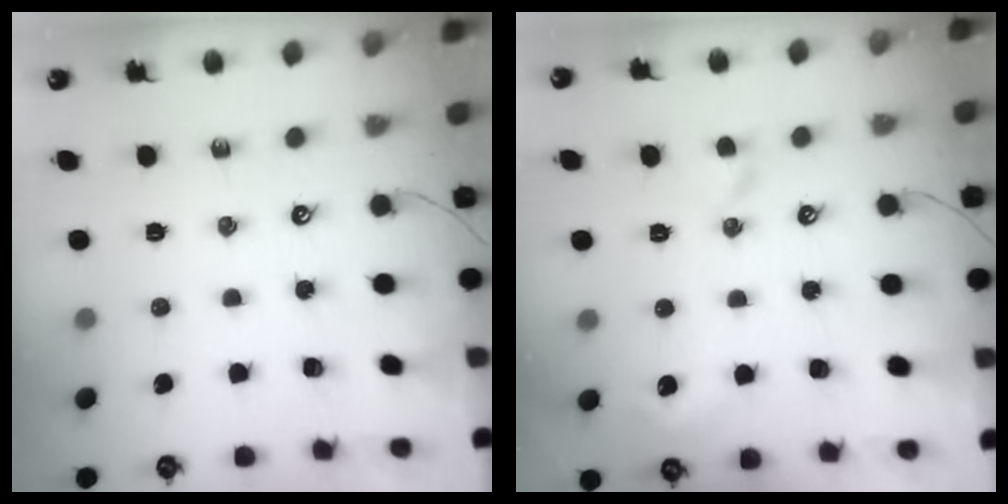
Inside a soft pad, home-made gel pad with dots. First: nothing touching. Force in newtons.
{"total": 3.7, "press": 3.6, "slide": 0.7}